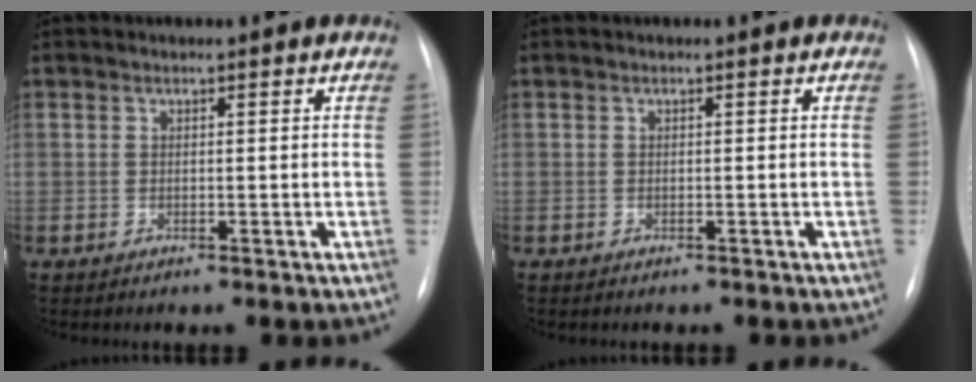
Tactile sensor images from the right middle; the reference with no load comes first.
{"total": 1.2, "force": [-1.0, 0.3, 0.5], "torque": [-0.008, -0.002, -0.012]}